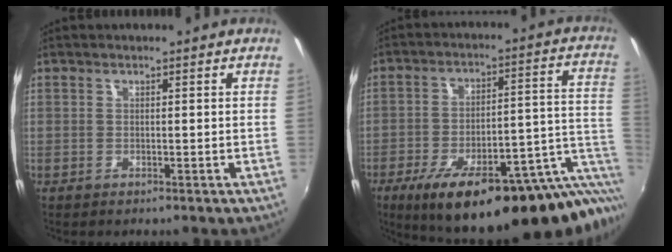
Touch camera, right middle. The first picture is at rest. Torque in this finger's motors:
{"motor_torque": [1.84, -0.30, 1.05, 0.21]}